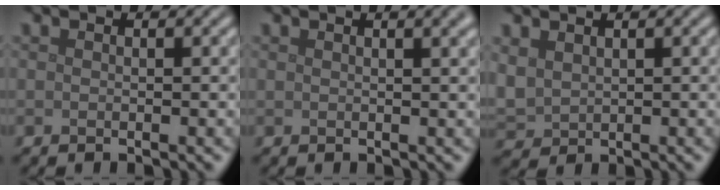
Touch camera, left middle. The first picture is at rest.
{"total": 3.2, "force": [1.8, 1.2, 2.4], "torque": [-0.012, 0.013, 0.015]}
{"total": 2.3, "force": [1.1, 1.7, 1.2], "torque": [-0.038, 0.000, 0.027]}